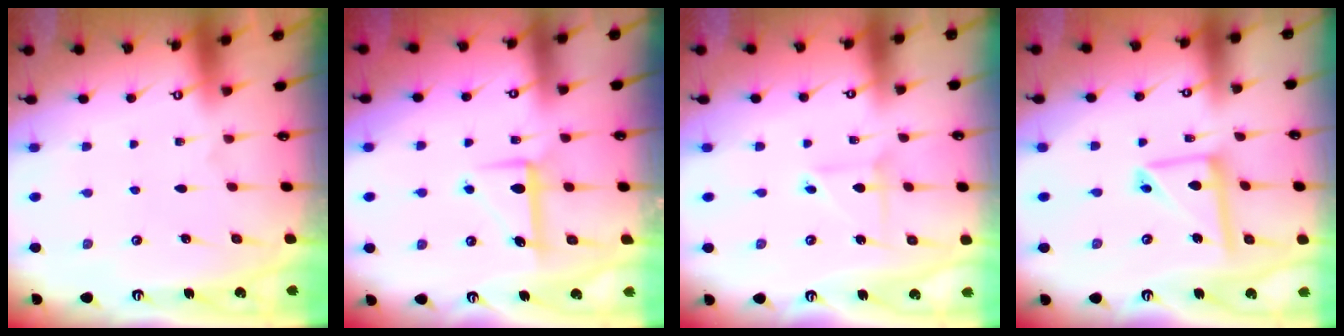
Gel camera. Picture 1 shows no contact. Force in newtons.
{"total": 6.8, "press": 6.8, "slide": 0.2}
{"total": 3.2, "press": 3.2, "slide": 0.3}
{"total": 11.1, "press": 11.0, "slide": 1.0}